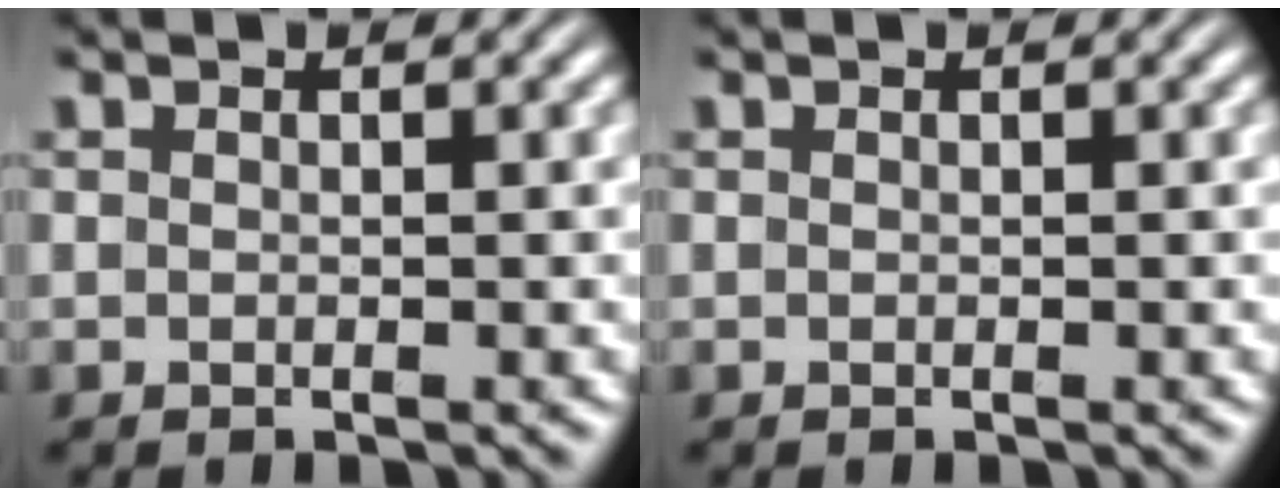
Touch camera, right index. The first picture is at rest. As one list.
[{"total": 0.0}]